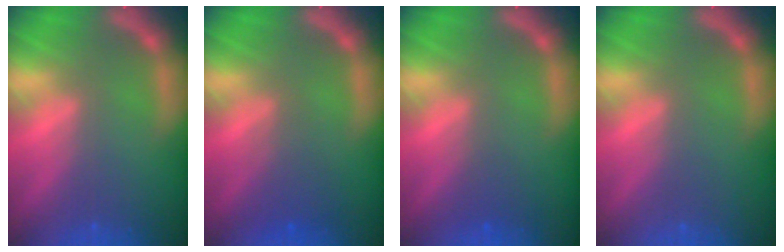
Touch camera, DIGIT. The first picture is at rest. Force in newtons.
{"total": 2.4}
{"total": 1.0}
{"total": 0.0}